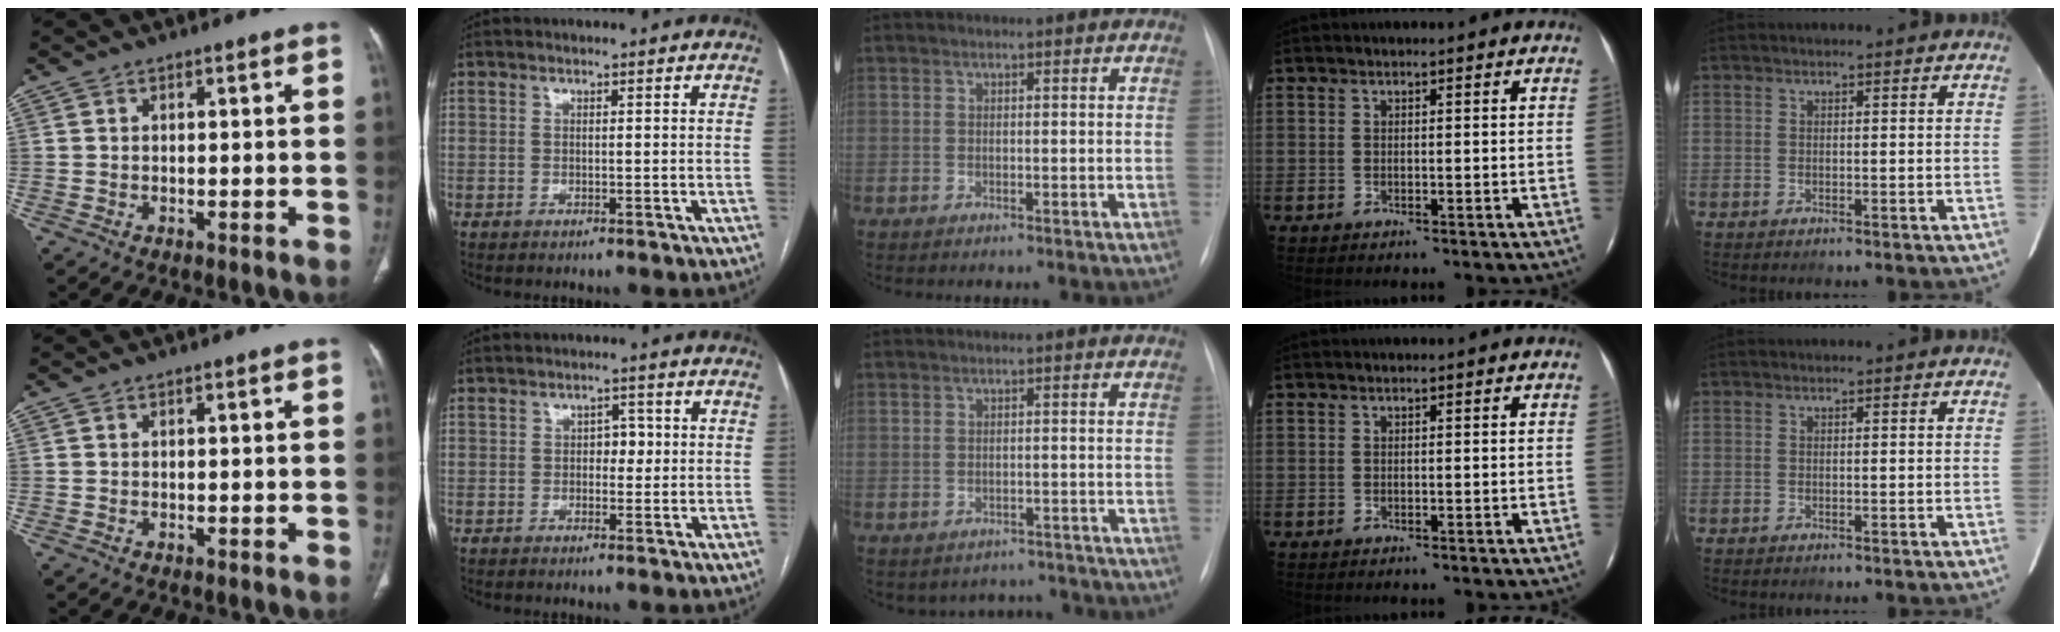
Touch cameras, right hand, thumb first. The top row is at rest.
{"index": {"total": 2.5, "force": [0.1, 1.6, 1.9], "torque": [-0.021, 0.009, -0.001]}, "middle": {"total": 4.4, "force": [-3.9, 2.1, -0.5], "torque": [0.014, 0.023, -0.045]}}